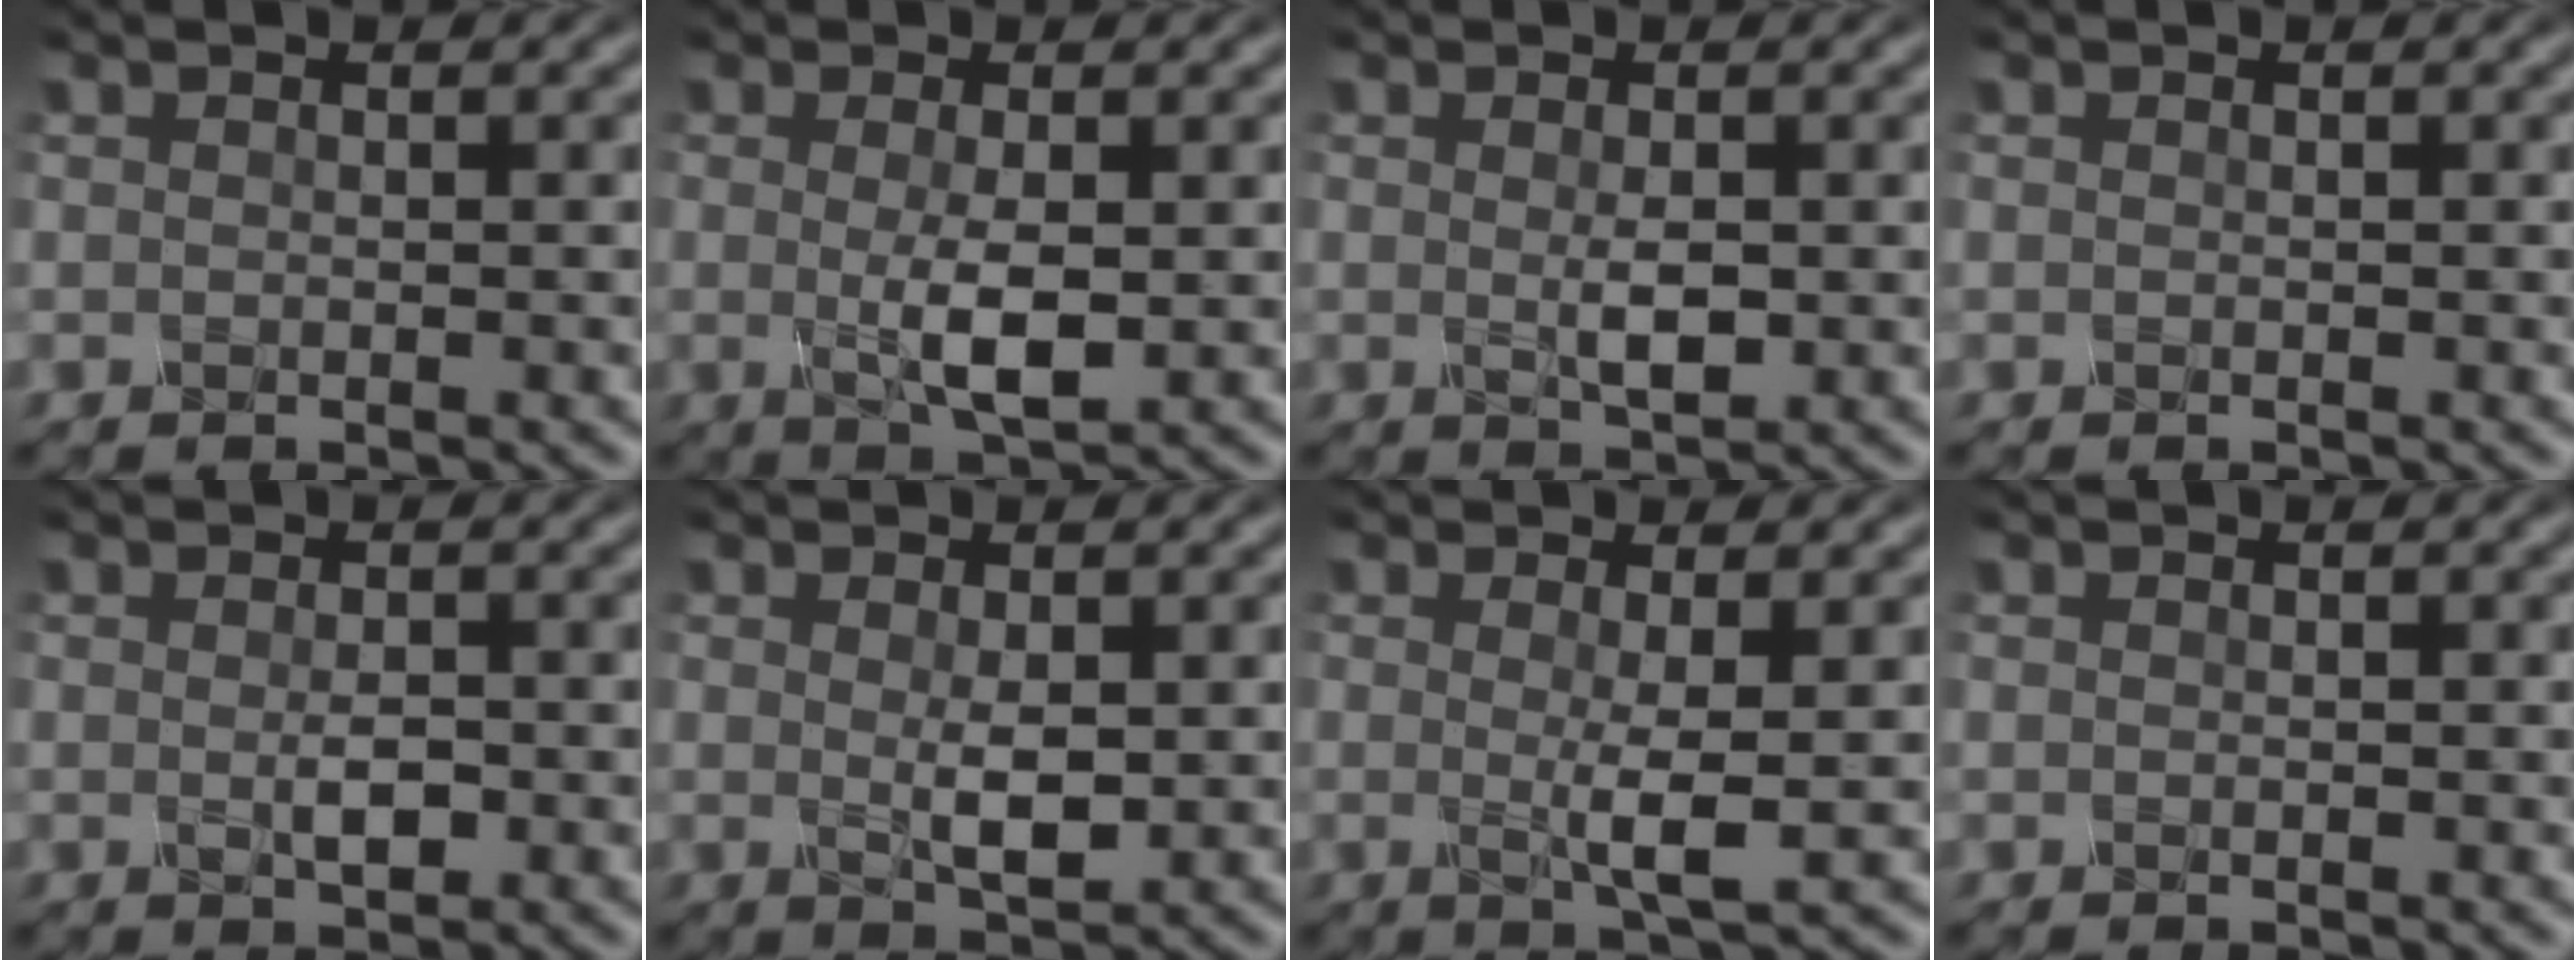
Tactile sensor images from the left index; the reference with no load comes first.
{"total": 3.5, "force": [-0.1, 0.9, 3.4], "torque": [-0.065, -0.006, 0.003]}
{"total": 2.1, "force": [0.0, 0.7, 1.9], "torque": [-0.039, -0.004, 0.004]}
{"total": 0.0}
{"total": 1.8, "force": [-0.2, 0.8, 1.6], "torque": [-0.031, -0.003, -0.003]}
{"total": 2.5, "force": [0.2, 0.8, 2.3], "torque": [-0.048, -0.007, 0.008]}
{"total": 3.0, "force": [0.1, 0.4, 3.0], "torque": [-0.055, -0.011, 0.003]}
{"total": 0.0}